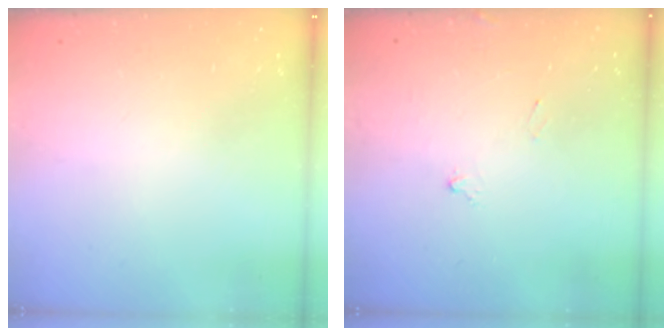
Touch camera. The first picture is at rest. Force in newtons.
{"total": 7.3, "press": 7.3, "slide": 0.4}